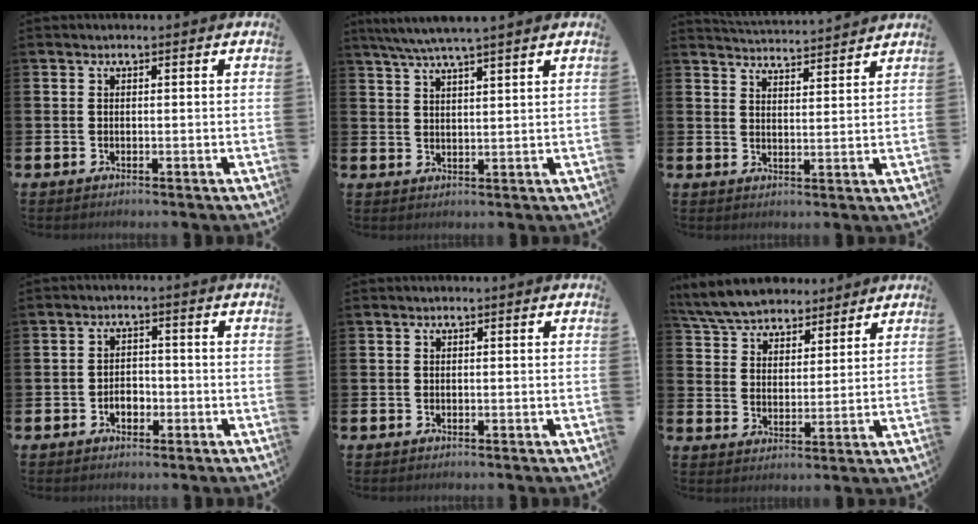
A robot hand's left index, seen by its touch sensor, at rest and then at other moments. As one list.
[{"total": 5.0, "force": [4.7, -0.4, 1.8], "torque": [-0.057, -0.012, 0.085]}, {"total": 4.3, "force": [4.3, -0.2, -0.2], "torque": [-0.008, -0.036, 0.076]}, {"total": 2.5, "force": [-1.0, 1.8, 1.4], "torque": [-0.021, 0.002, -0.025]}, {"total": 0.0}, {"total": 6.8, "force": [6.4, 2.0, 0.7], "torque": [-0.051, -0.026, 0.119]}]